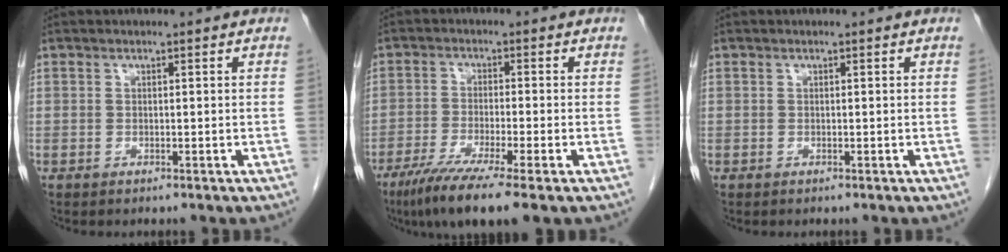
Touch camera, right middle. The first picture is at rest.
{"total": 9.6, "force": [-6.3, -0.2, 7.2], "torque": [-0.124, -0.027, -0.102]}
{"total": 0.0}